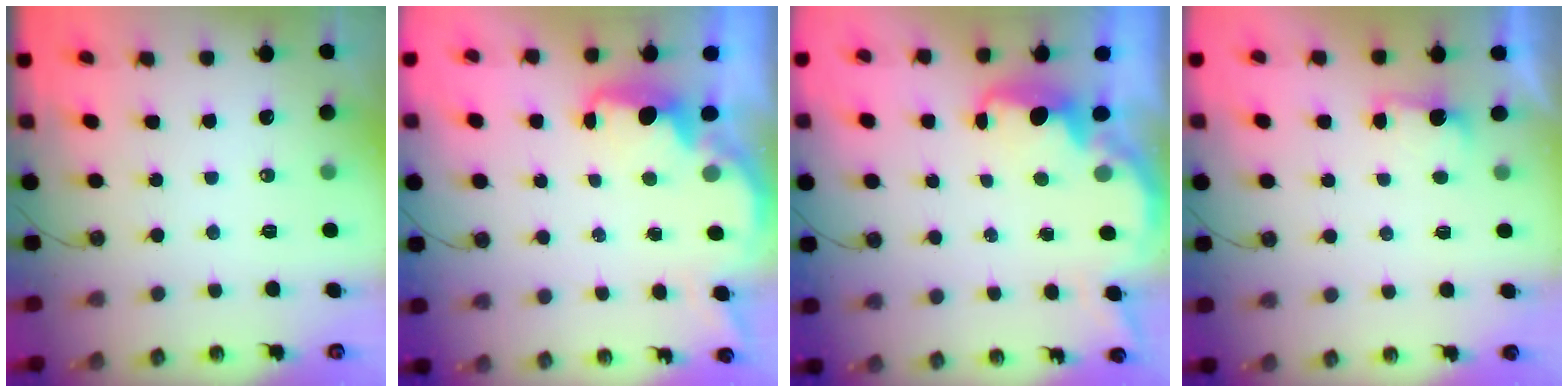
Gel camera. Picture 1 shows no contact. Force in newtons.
{"total": 2.4, "press": 2.3, "slide": 0.8}
{"total": 2.4, "press": 2.3, "slide": 0.7}
{"total": 2.3, "press": 2.1, "slide": 1.0}